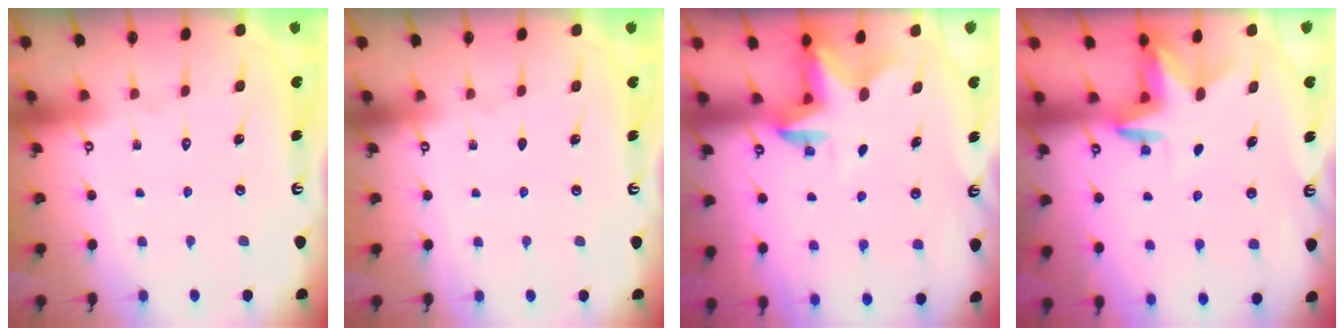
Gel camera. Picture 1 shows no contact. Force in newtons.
{"total": 0.0}
{"total": 2.5, "press": 2.5, "slide": 0.5}
{"total": 2.7, "press": 2.7, "slide": 0.2}